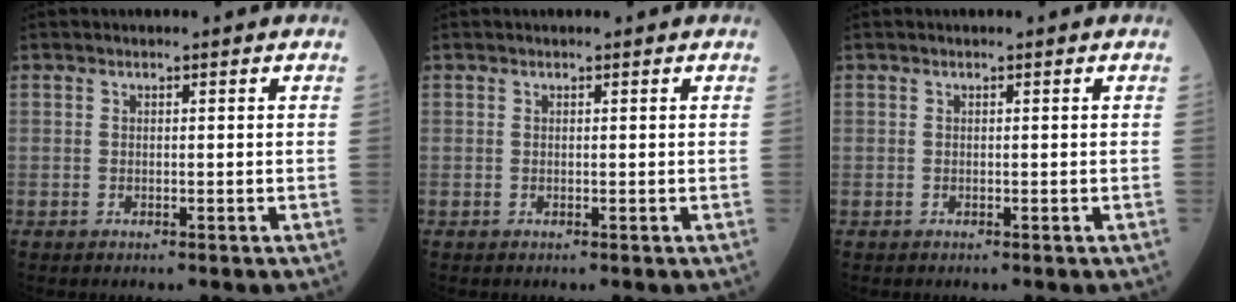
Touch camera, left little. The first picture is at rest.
{"total": 0.0}
{"total": 0.0}